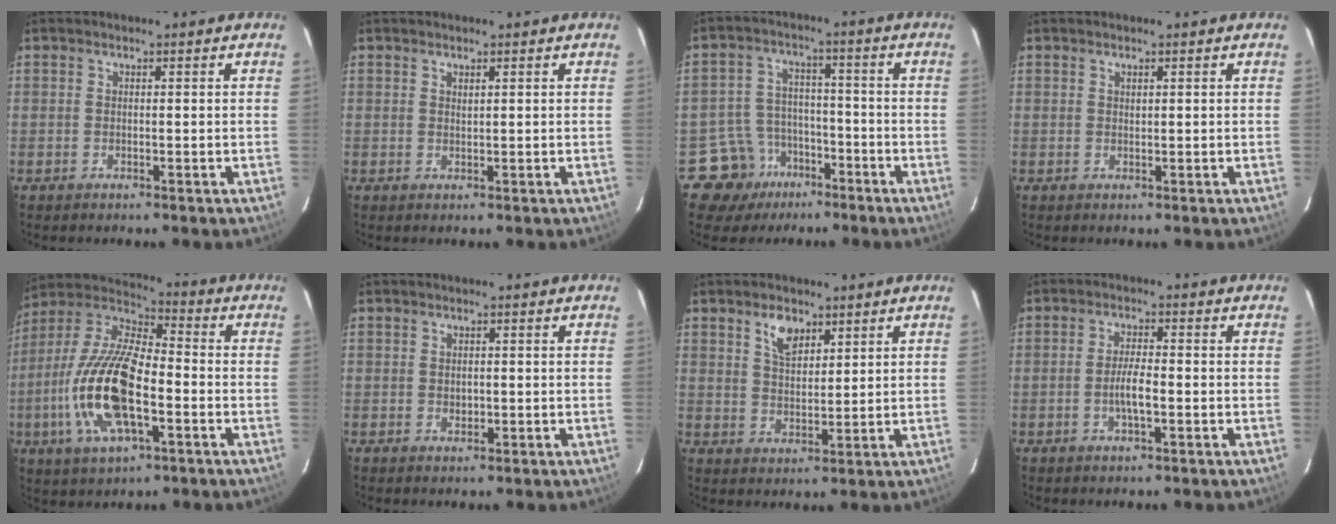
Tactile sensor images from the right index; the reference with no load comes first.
{"total": 0.7, "force": [0.5, 0.2, 0.5], "torque": [-0.008, 0.002, 0.009]}
{"total": 8.4, "force": [-5.4, 6.5, -0.1], "torque": [-0.017, 0.035, -0.082]}
{"total": 0.5, "force": [0.4, 0.3, 0.3], "torque": [-0.005, 0.002, 0.008]}
{"total": 18.2, "force": [-4.8, 6.9, 16.1], "torque": [-0.338, -0.006, -0.097]}
{"total": 1.3, "force": [-0.1, 1.0, 0.8], "torque": [-0.011, 0.002, 0.000]}
{"total": 5.4, "force": [3.4, 2.7, 3.3], "torque": [-0.057, 0.004, 0.064]}
{"total": 4.0, "force": [-1.2, 0.7, 3.8], "torque": [-0.074, 0.000, -0.021]}